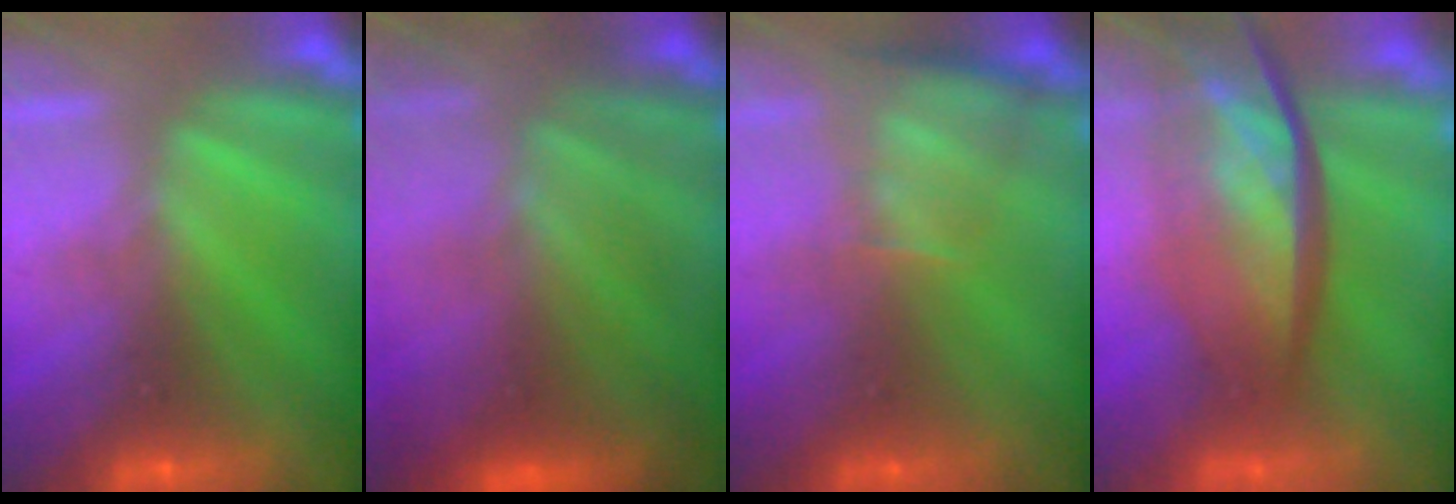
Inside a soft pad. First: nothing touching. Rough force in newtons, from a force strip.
{"total": 7.3}
{"total": 3.9}
{"total": 9.3}